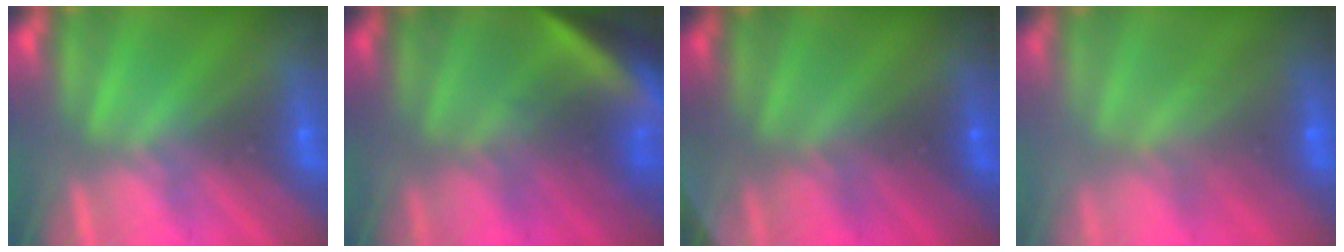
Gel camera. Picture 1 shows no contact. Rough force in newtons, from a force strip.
{"total": 4.7}
{"total": 2.8}
{"total": 6.7}